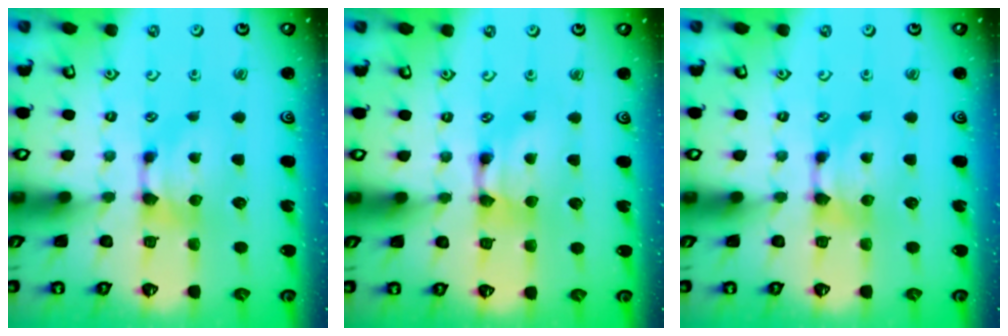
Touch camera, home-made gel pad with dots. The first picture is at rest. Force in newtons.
{"total": 1.9, "press": 1.9, "slide": 0.1}
{"total": 0.0}